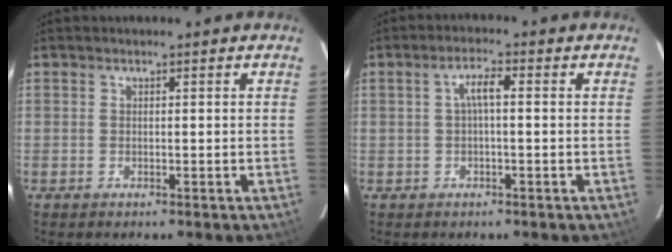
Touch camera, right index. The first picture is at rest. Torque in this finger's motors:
{"motor_torque": [0.54, -0.06, 0.29, 0.07]}